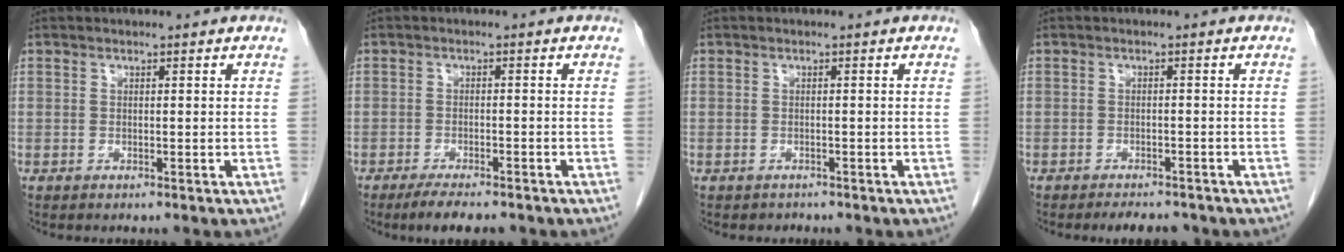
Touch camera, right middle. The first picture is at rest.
{"total": 5.1, "force": [-4.2, 1.2, 2.8], "torque": [-0.045, -0.008, -0.063]}
{"total": 1.1, "force": [-0.9, 0.6, -0.1], "torque": [-0.011, 0.000, -0.015]}
{"total": 4.2, "force": [-3.7, 1.3, 1.4], "torque": [-0.017, -0.004, -0.050]}